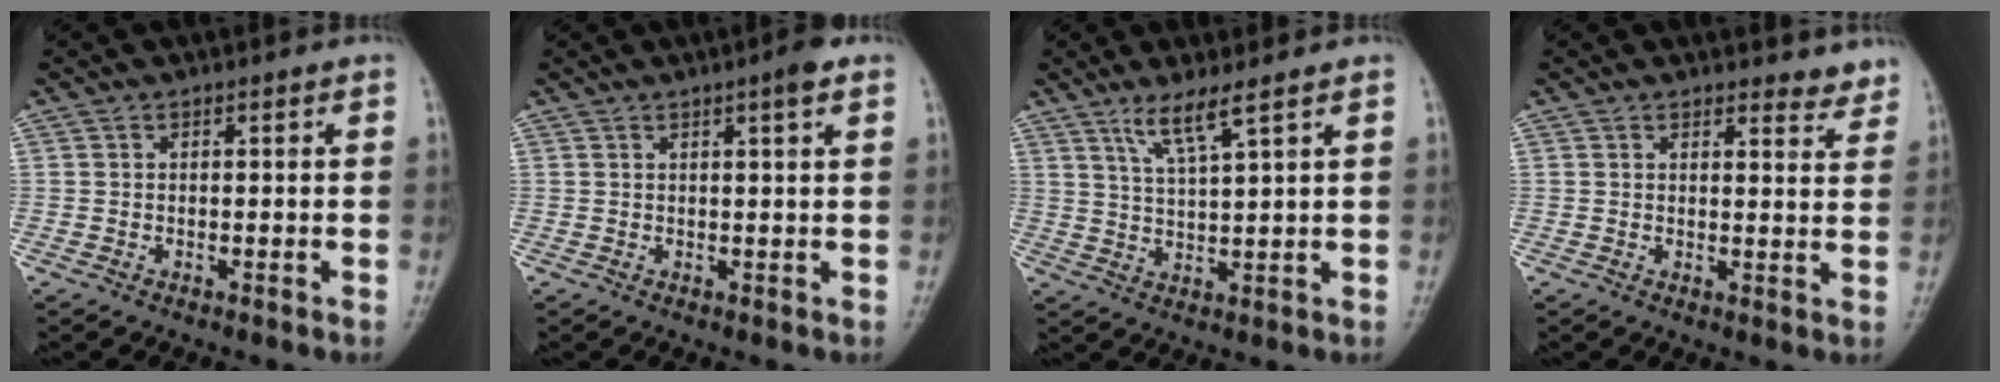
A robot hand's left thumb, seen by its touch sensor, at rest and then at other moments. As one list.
[{"total": 3.1, "force": [1.7, 0.3, 2.6], "torque": [-0.037, -0.005, 0.023]}, {"total": 5.6, "force": [3.8, 0.1, 4.1], "torque": [-0.082, -0.027, 0.078]}, {"total": 3.8, "force": [3.4, 1.2, 1.0], "torque": [0.010, -0.025, 0.032]}]